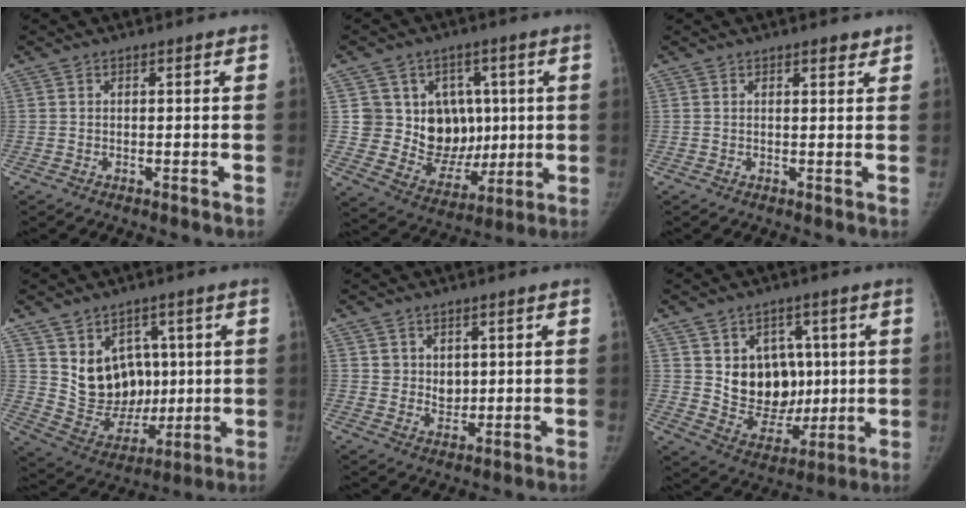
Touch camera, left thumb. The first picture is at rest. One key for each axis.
{"total": 13.8, "fx": 2.0, "fy": 12.1, "fz": 6.3, "tx": -0.037, "ty": 0.001, "tz": 0.057}
{"total": 1.7, "fx": 1.3, "fy": 0.6, "fz": 0.9, "tx": -0.006, "ty": -0.007, "tz": 0.017}
{"total": 12.8, "fx": 3.3, "fy": 10.3, "fz": 6.8, "tx": -0.063, "ty": -0.023, "tz": 0.083}
{"total": 4.0, "fx": 1.3, "fy": 3.4, "fz": 1.8, "tx": -0.008, "ty": -0.013, "tz": 0.029}
{"total": 13.3, "fx": 2.3, "fy": 10.7, "fz": 7.6, "tx": -0.061, "ty": -0.017, "tz": 0.059}